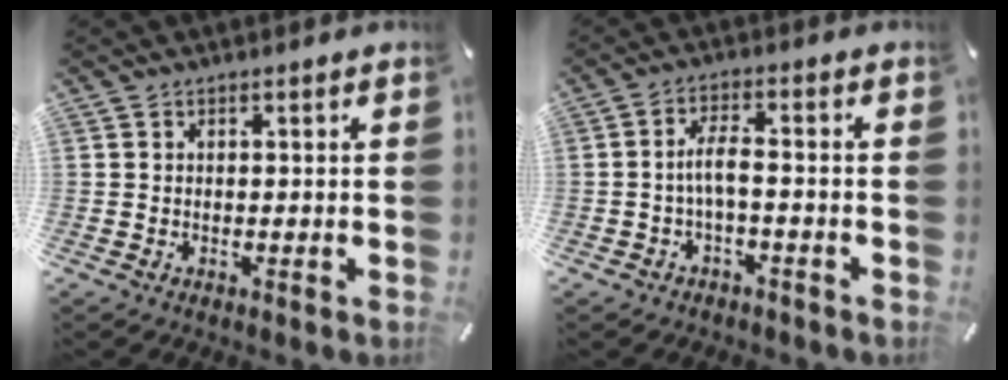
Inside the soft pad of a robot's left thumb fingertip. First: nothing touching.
{"total": 5.0, "force": [-1.3, 2.1, 4.3], "torque": [-0.091, 0.010, -0.030]}